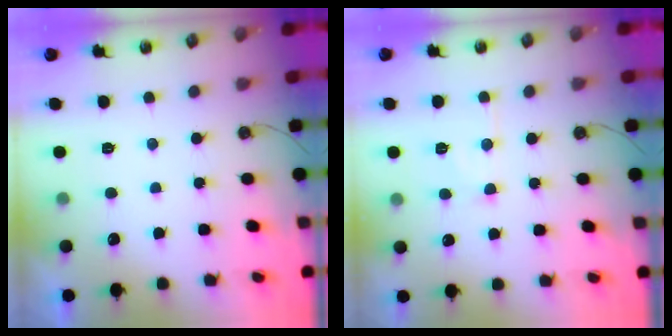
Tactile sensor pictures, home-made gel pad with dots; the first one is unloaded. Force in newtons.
{"total": 7.6, "press": 7.6, "slide": 0.5}